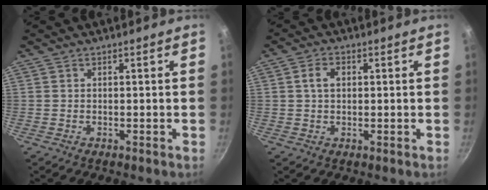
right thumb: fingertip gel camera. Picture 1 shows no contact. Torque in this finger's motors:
{"motor_torque": [-0.01, 0.31, 0.38, 0.01, 0.01]}